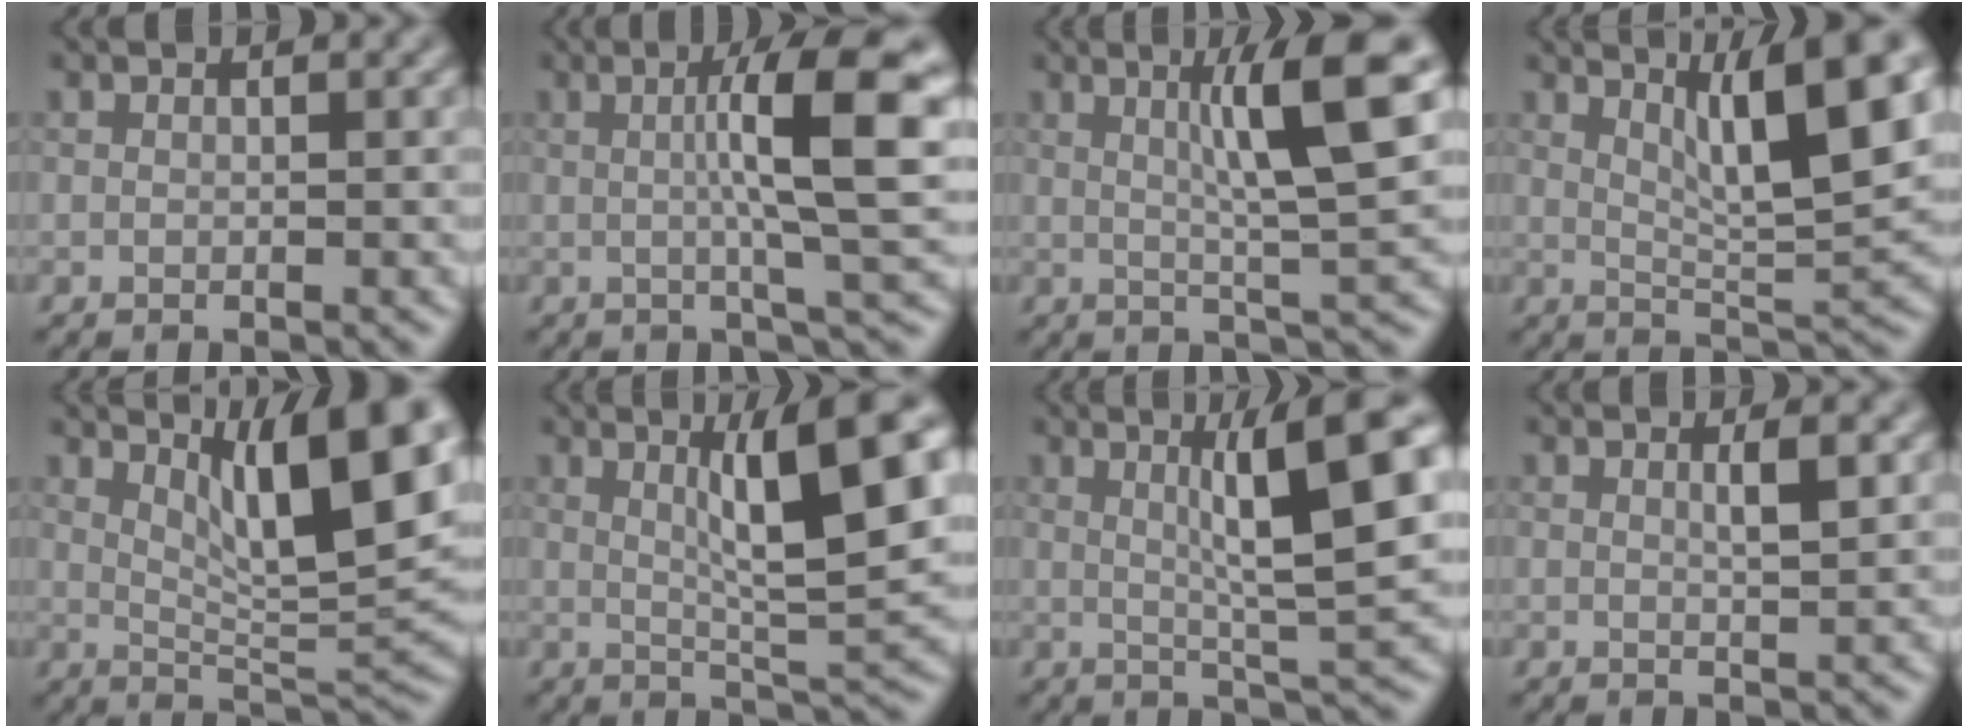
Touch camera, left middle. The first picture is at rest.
{"total": 9.0, "force": [1.3, 1.5, 8.8], "torque": [-0.120, 0.010, 0.018]}
{"total": 7.7, "force": [2.1, 0.9, 7.4], "torque": [-0.108, 0.009, 0.035]}
{"total": 9.3, "force": [3.7, 1.9, 8.3], "torque": [-0.116, 0.002, 0.066]}
{"total": 10.4, "force": [4.3, 2.3, 9.1], "torque": [-0.133, -0.003, 0.076]}
{"total": 9.7, "force": [2.8, 1.8, 9.1], "torque": [-0.120, 0.004, 0.048]}
{"total": 9.5, "force": [2.4, 1.4, 9.1], "torque": [-0.116, 0.010, 0.039]}
{"total": 1.9, "force": [0.6, 0.3, 1.7], "torque": [-0.026, 0.003, 0.006]}